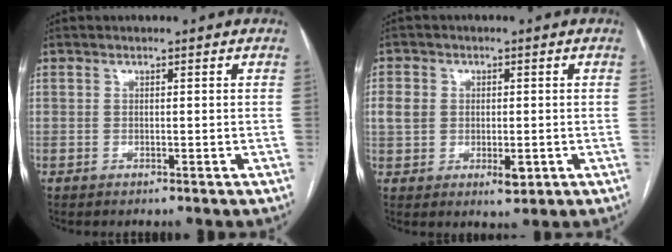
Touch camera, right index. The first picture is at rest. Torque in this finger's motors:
{"motor_torque": [-0.05, 0.01, 0.01, 0.02]}